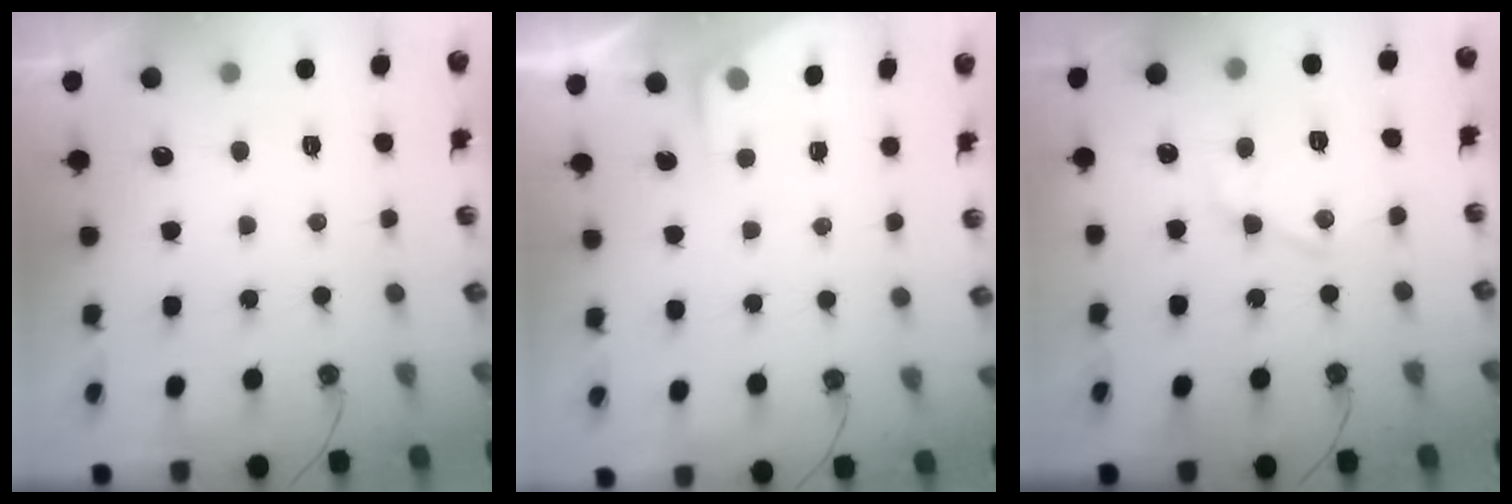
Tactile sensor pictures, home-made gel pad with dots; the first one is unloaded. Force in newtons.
{"total": 2.4, "press": 2.4, "slide": 0.4}
{"total": 13.5, "press": 13.4, "slide": 0.9}